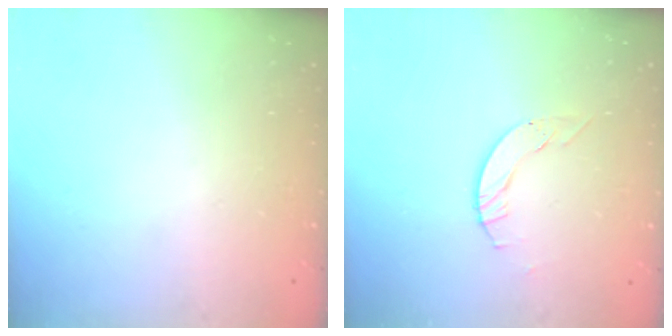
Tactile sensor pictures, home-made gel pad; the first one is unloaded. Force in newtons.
{"total": 4.0, "press": 4.0, "slide": 0.1}